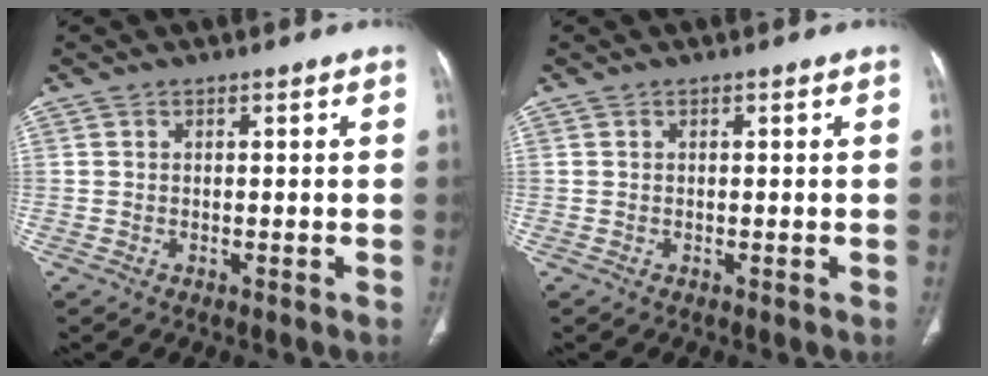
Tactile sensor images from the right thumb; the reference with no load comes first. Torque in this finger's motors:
{"motor_torque": [0.01, 0.01, -0.17, 0.15, 0.00]}